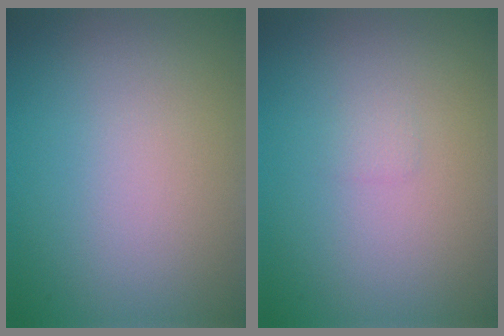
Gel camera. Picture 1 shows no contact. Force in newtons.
{"total": 0.6, "press": 0.6, "slide": 0.0}